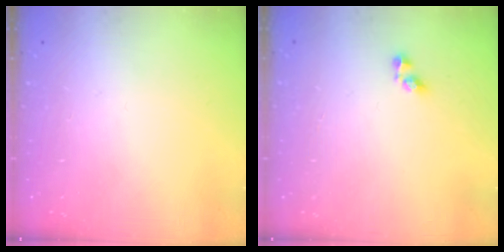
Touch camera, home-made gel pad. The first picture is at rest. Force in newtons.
{"total": 3.6, "press": 3.6, "slide": 0.1}